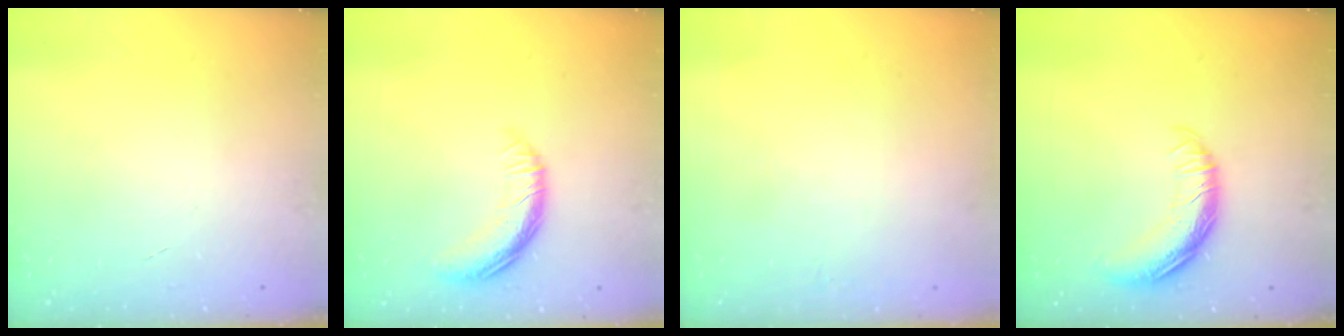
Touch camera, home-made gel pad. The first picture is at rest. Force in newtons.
{"total": 11.6, "press": 11.5, "slide": 0.9}
{"total": 0.0}
{"total": 13.9, "press": 13.9, "slide": 0.4}